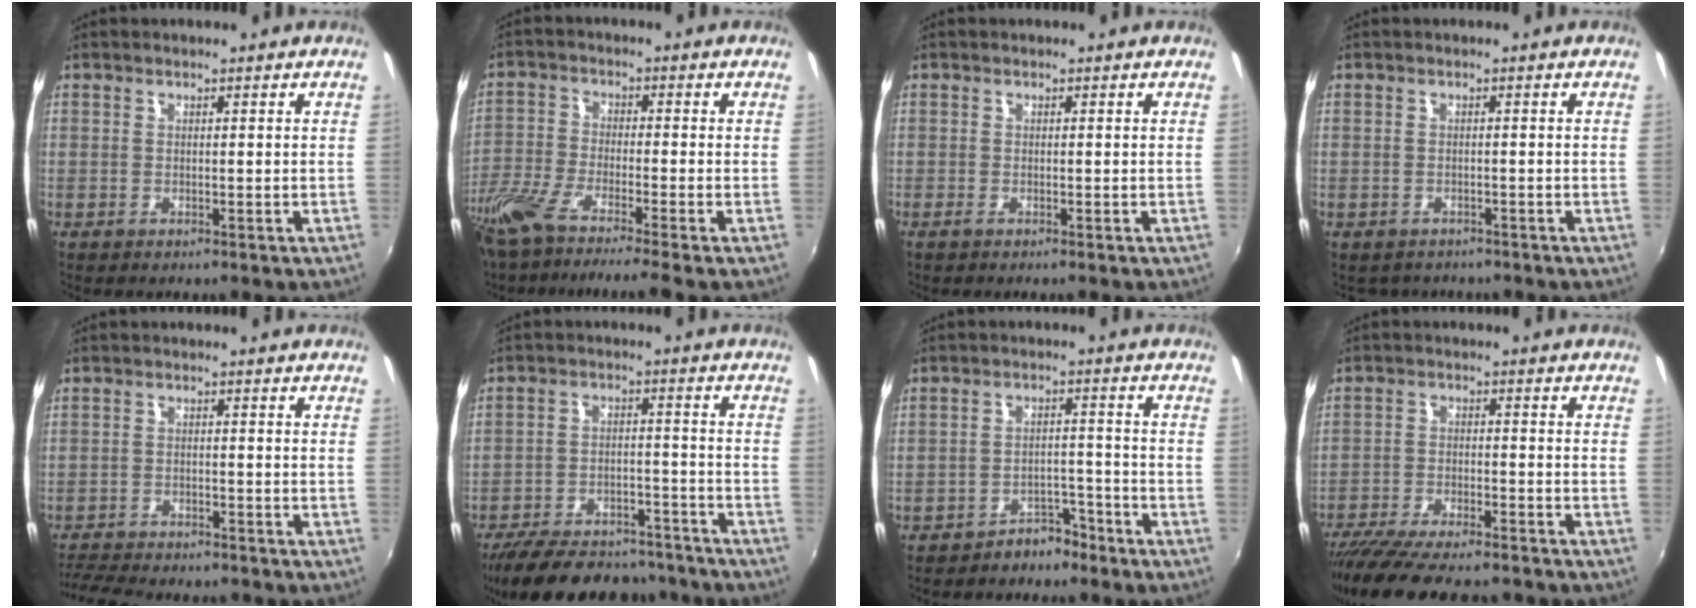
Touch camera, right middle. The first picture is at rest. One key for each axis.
{"total": 12.1, "fx": -9.9, "fy": -0.1, "fz": 6.9, "tx": -0.156, "ty": -0.043, "tz": -0.181}
{"total": 0.6, "fx": -0.4, "fy": 0.0, "fz": 0.4, "tx": -0.008, "ty": -0.002, "tz": -0.011}
{"total": 2.3, "fx": -1.9, "fy": 1.3, "fz": 0.2, "tx": -0.011, "ty": -0.006, "tz": -0.026}
{"total": 10.8, "fx": -9.8, "fy": 2.3, "fz": 3.9, "tx": -0.105, "ty": -0.021, "tz": -0.158}
{"total": 22.8, "fx": -19.2, "fy": 8.3, "fz": 9.0, "tx": -0.188, "ty": 0.011, "tz": -0.260}
{"total": 5.1, "fx": -4.3, "fy": 2.5, "fz": 1.2, "tx": -0.026, "ty": 0.017, "tz": -0.061}
{"total": 18.1, "fx": -15.5, "fy": 3.8, "fz": 8.6, "tx": -0.172, "ty": -0.039, "tz": -0.243}